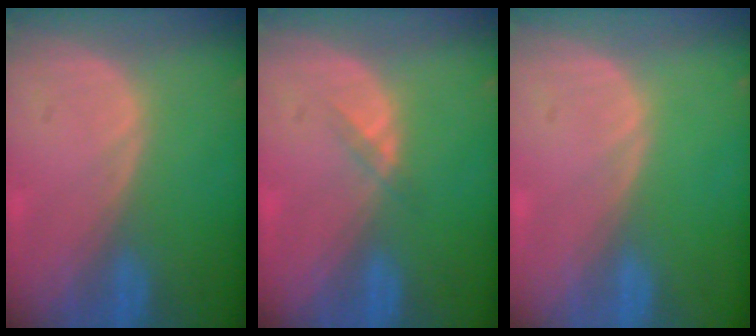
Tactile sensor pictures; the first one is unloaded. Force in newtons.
{"total": 1.4, "press": 1.1, "slide": 0.8}
{"total": 0.0}